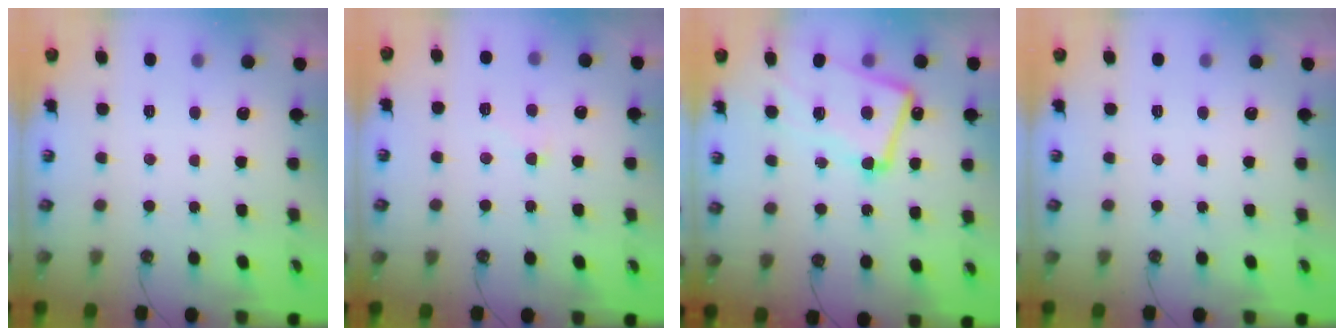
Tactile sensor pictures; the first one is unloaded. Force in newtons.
{"total": 4.0, "press": 3.9, "slide": 0.9}
{"total": 8.5, "press": 8.4, "slide": 1.6}
{"total": 0.0}